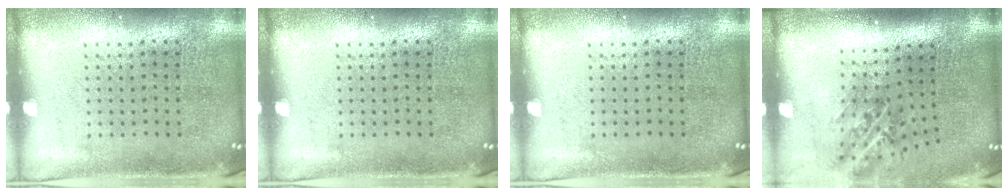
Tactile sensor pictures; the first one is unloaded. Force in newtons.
{"total": 0.0}
{"total": 0.0}
{"total": 1.3, "press": 1.1, "slide": 0.7}